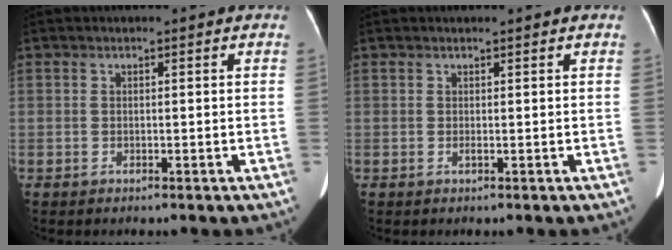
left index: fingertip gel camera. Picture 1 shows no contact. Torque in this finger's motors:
{"motor_torque": [0.25, 0.14, 0.04, 0.02]}